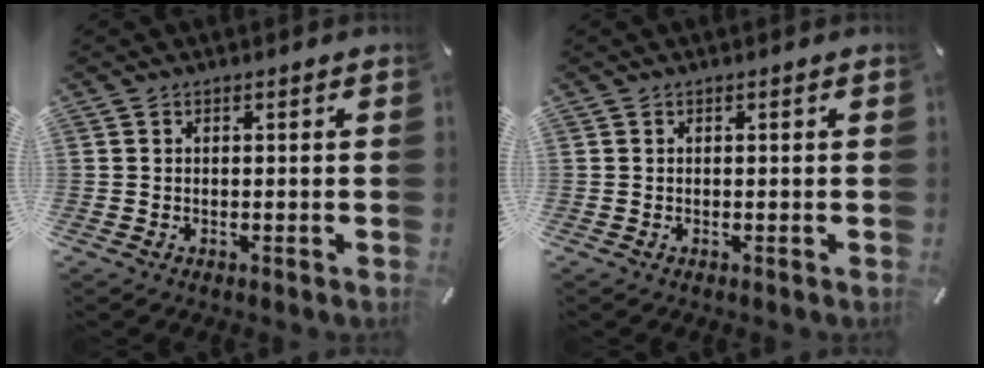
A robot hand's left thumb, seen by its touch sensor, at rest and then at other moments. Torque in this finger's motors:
{"motor_torque": [-0.01, 0.01, -0.01, 0.00, 0.00]}